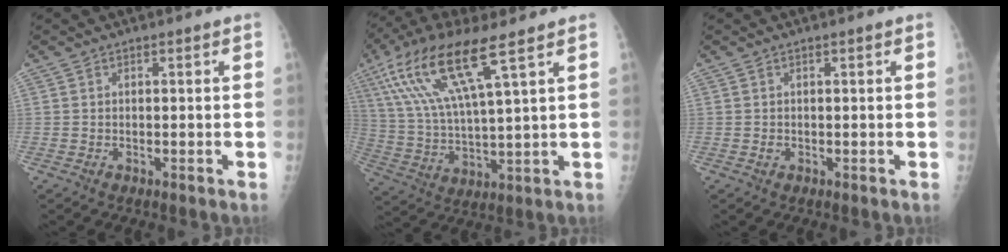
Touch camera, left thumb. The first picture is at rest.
{"total": 16.3, "force": [8.4, 2.7, 13.7], "torque": [-0.295, -0.020, 0.164]}
{"total": 0.5, "force": [-0.1, 0.4, 0.3], "torque": [0.001, 0.001, 0.000]}